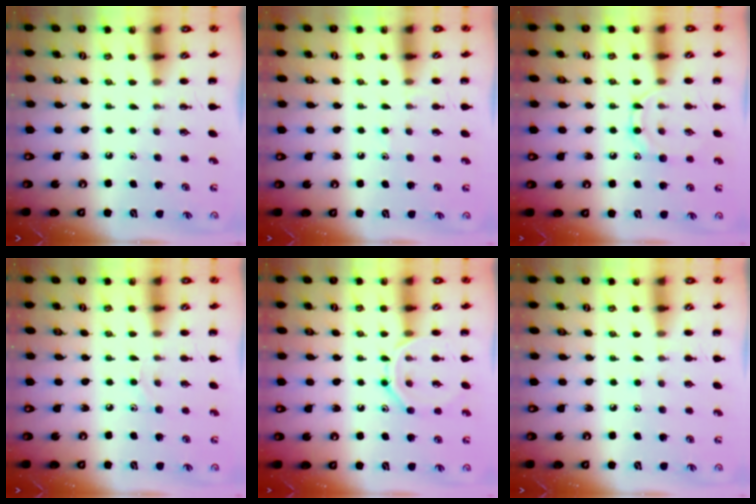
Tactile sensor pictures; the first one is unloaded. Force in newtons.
{"total": 5.7, "press": 5.3, "slide": 2.1}
{"total": 8.2, "press": 8.1, "slide": 1.2}
{"total": 4.7, "press": 4.4, "slide": 1.5}
{"total": 10.4, "press": 10.4, "slide": 0.6}
{"total": 5.4, "press": 5.2, "slide": 1.6}